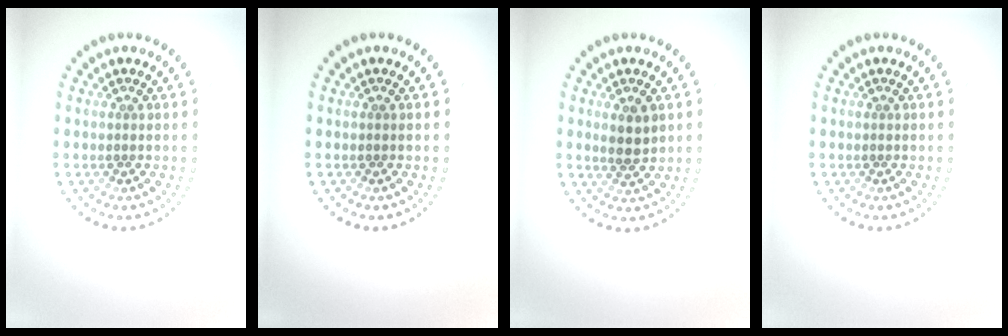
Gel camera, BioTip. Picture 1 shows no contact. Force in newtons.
{"total": 0.0}
{"total": 2.4, "press": 2.2, "slide": 0.8}
{"total": 0.0}